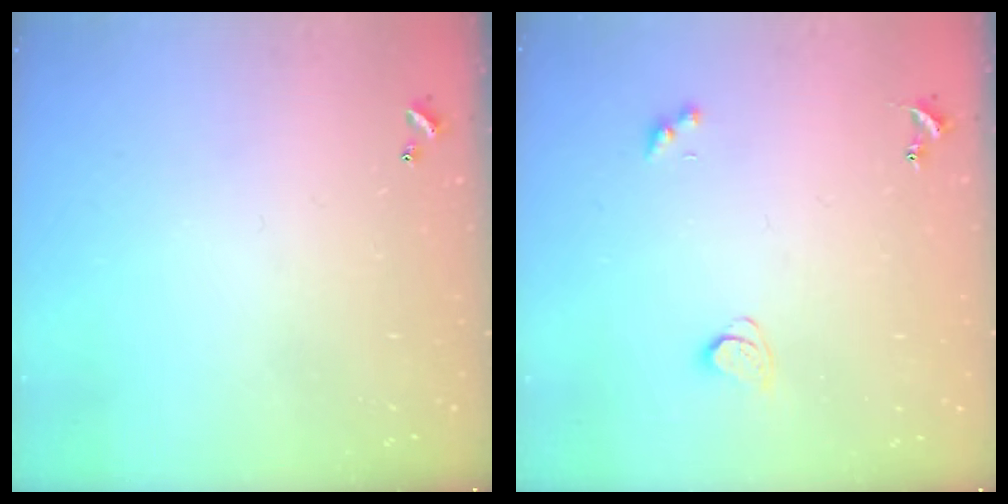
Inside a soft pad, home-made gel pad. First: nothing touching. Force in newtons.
{"total": 2.1, "press": 2.0, "slide": 0.7}